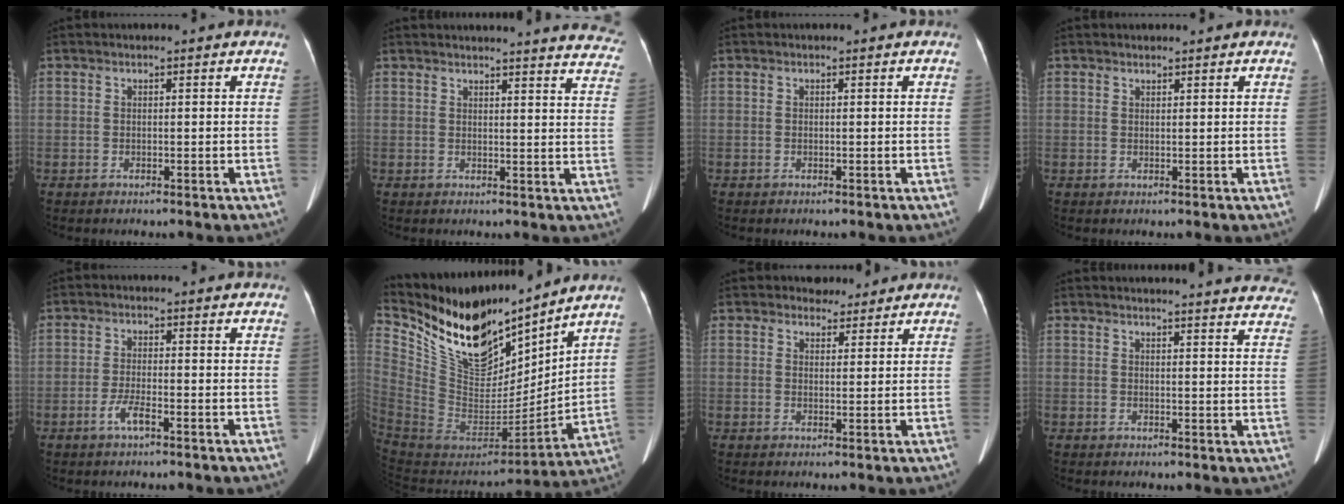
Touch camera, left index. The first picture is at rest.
{"total": 20.7, "force": [20.0, 1.9, 4.8], "torque": [-0.045, -0.082, 0.206]}
{"total": 0.0}
{"total": 0.8, "force": [0.8, 0.2, 0.2], "torque": [-0.011, 0.006, 0.017]}
{"total": 2.9, "force": [-1.8, 0.3, 2.3], "torque": [-0.053, -0.005, -0.033]}
{"total": 22.9, "force": [18.6, 7.9, 10.8], "torque": [-0.242, -0.013, 0.345]}
{"total": 2.8, "force": [2.4, 1.4, -0.1], "torque": [0.002, 0.001, 0.036]}
{"total": 24.7, "force": [23.7, 3.0, 6.5], "torque": [-0.083, -0.067, 0.256]}